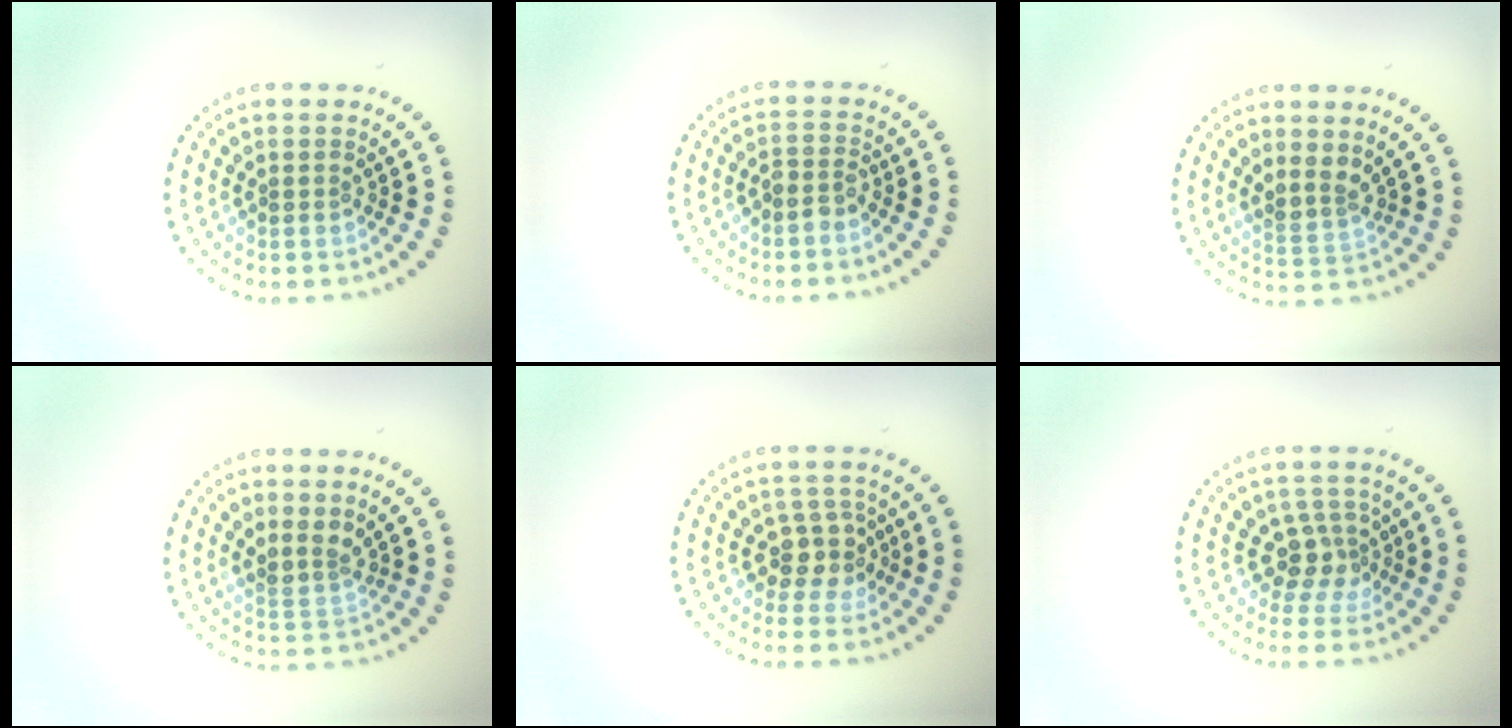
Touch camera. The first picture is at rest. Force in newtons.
{"total": 1.4, "press": 1.1, "slide": 0.9}
{"total": 2.2, "press": 1.6, "slide": 1.5}
{"total": 2.2, "press": 1.6, "slide": 1.5}
{"total": 2.7, "press": 2.4, "slide": 1.2}
{"total": 2.7, "press": 2.1, "slide": 1.6}